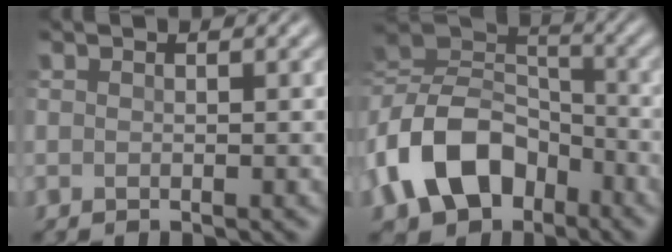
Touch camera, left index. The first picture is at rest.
{"total": 11.2, "force": [-4.9, 7.8, 6.4], "torque": [-0.130, 0.003, -0.111]}